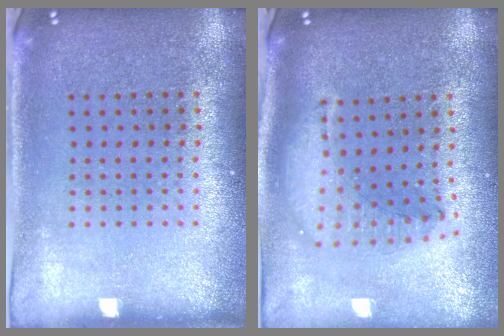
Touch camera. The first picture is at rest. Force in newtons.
{"total": 1.6, "press": 1.4, "slide": 0.7}